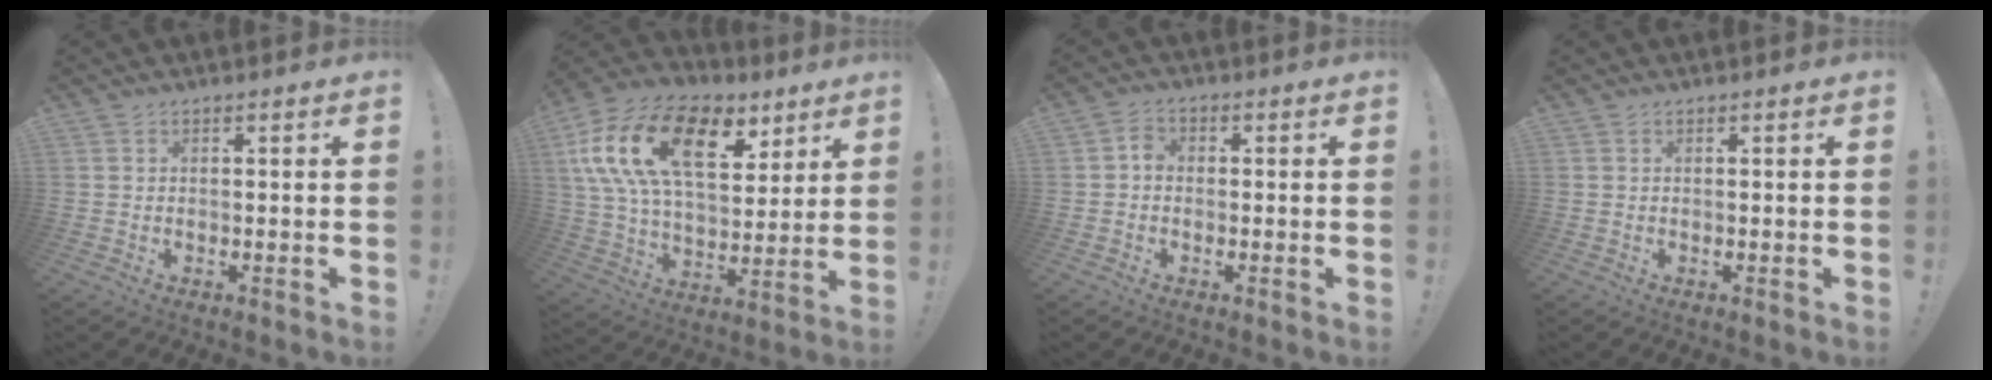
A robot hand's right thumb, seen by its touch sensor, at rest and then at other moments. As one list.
[{"total": 23.7, "force": [9.5, 14.0, 16.6], "torque": [-0.283, -0.035, 0.172]}, {"total": 2.7, "force": [-0.9, 2.0, 1.6], "torque": [-0.029, 0.013, -0.017]}, {"total": 0.0}]